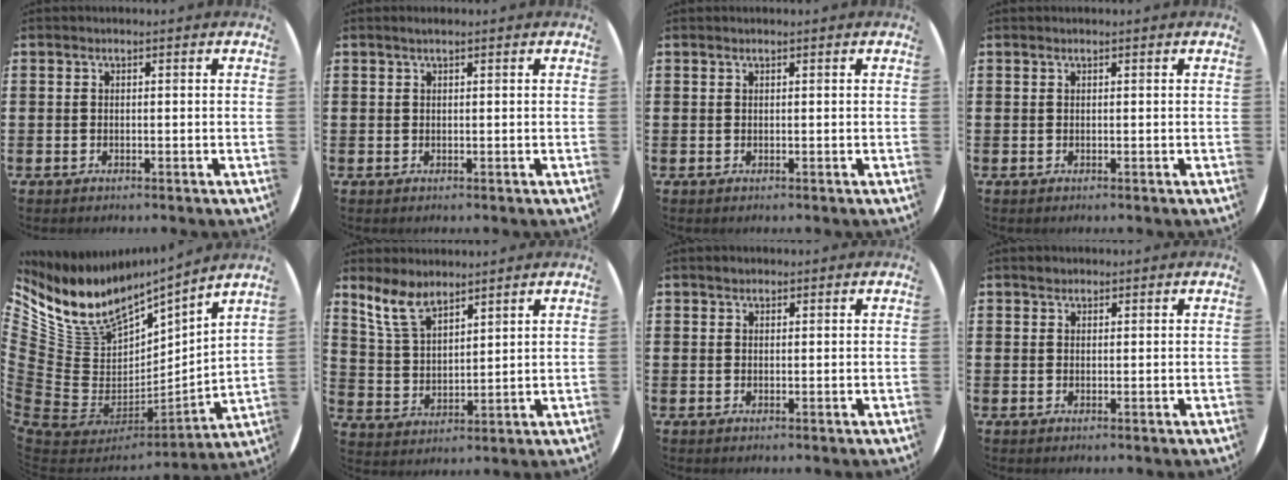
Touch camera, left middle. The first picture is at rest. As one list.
[{"total": 0.6, "force": [0.4, 0.0, 0.5], "torque": [-0.009, 0.002, 0.007]}, {"total": 0.0}, {"total": 0.0}, {"total": 9.5, "force": [6.3, 6.3, 3.2], "torque": [-0.114, -0.056, 0.120]}, {"total": 6.5, "force": [5.5, 2.3, 2.6], "torque": [-0.069, -0.017, 0.102]}, {"total": 0.8, "force": [0.7, 0.4, 0.0], "torque": [0.006, -0.001, 0.013]}, {"total": 0.9, "force": [0.8, 0.4, 0.0], "torque": [0.007, -0.001, 0.015]}]